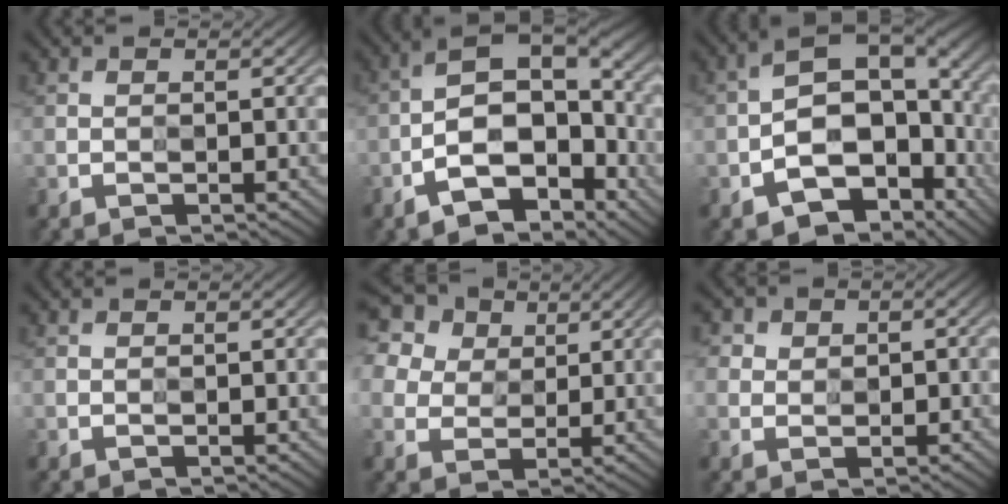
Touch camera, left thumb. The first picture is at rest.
{"total": 11.3, "force": [-4.9, 5.7, 8.5], "torque": [-0.133, 0.004, -0.090]}
{"total": 9.5, "force": [-3.9, 5.8, 6.5], "torque": [-0.094, -0.005, -0.068]}
{"total": 0.0}
{"total": 16.1, "force": [9.5, 11.2, 6.5], "torque": [-0.225, 0.050, 0.189]}
{"total": 2.5, "force": [1.0, 2.3, 0.1], "torque": [-0.014, 0.008, 0.018]}